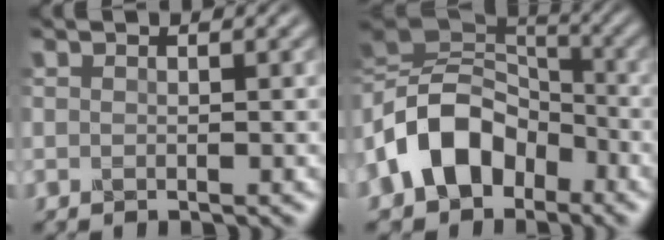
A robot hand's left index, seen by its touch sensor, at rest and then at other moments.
{"total": 9.3, "force": [-3.3, 6.8, 5.4], "torque": [-0.108, 0.014, -0.079]}